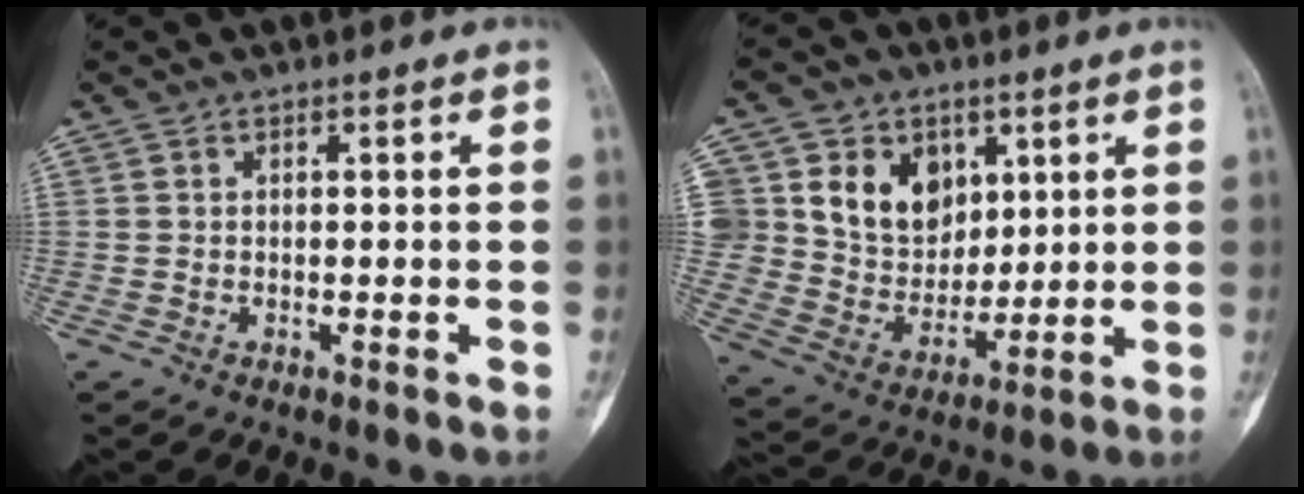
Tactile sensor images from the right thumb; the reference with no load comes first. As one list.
[{"total": 15.6, "force": [5.7, 13.0, 6.4], "torque": [-0.067, -0.012, 0.117]}]